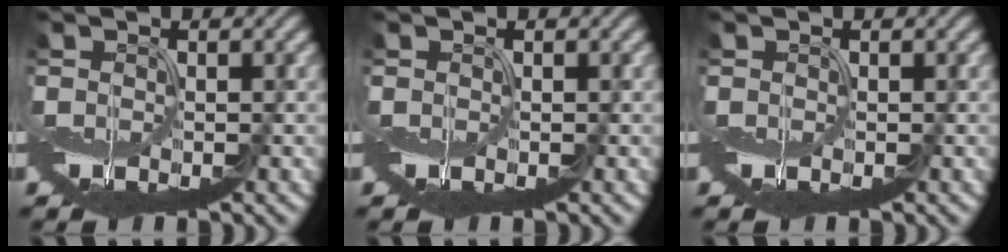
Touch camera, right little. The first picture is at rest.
{"total": 0.0}
{"total": 0.0}